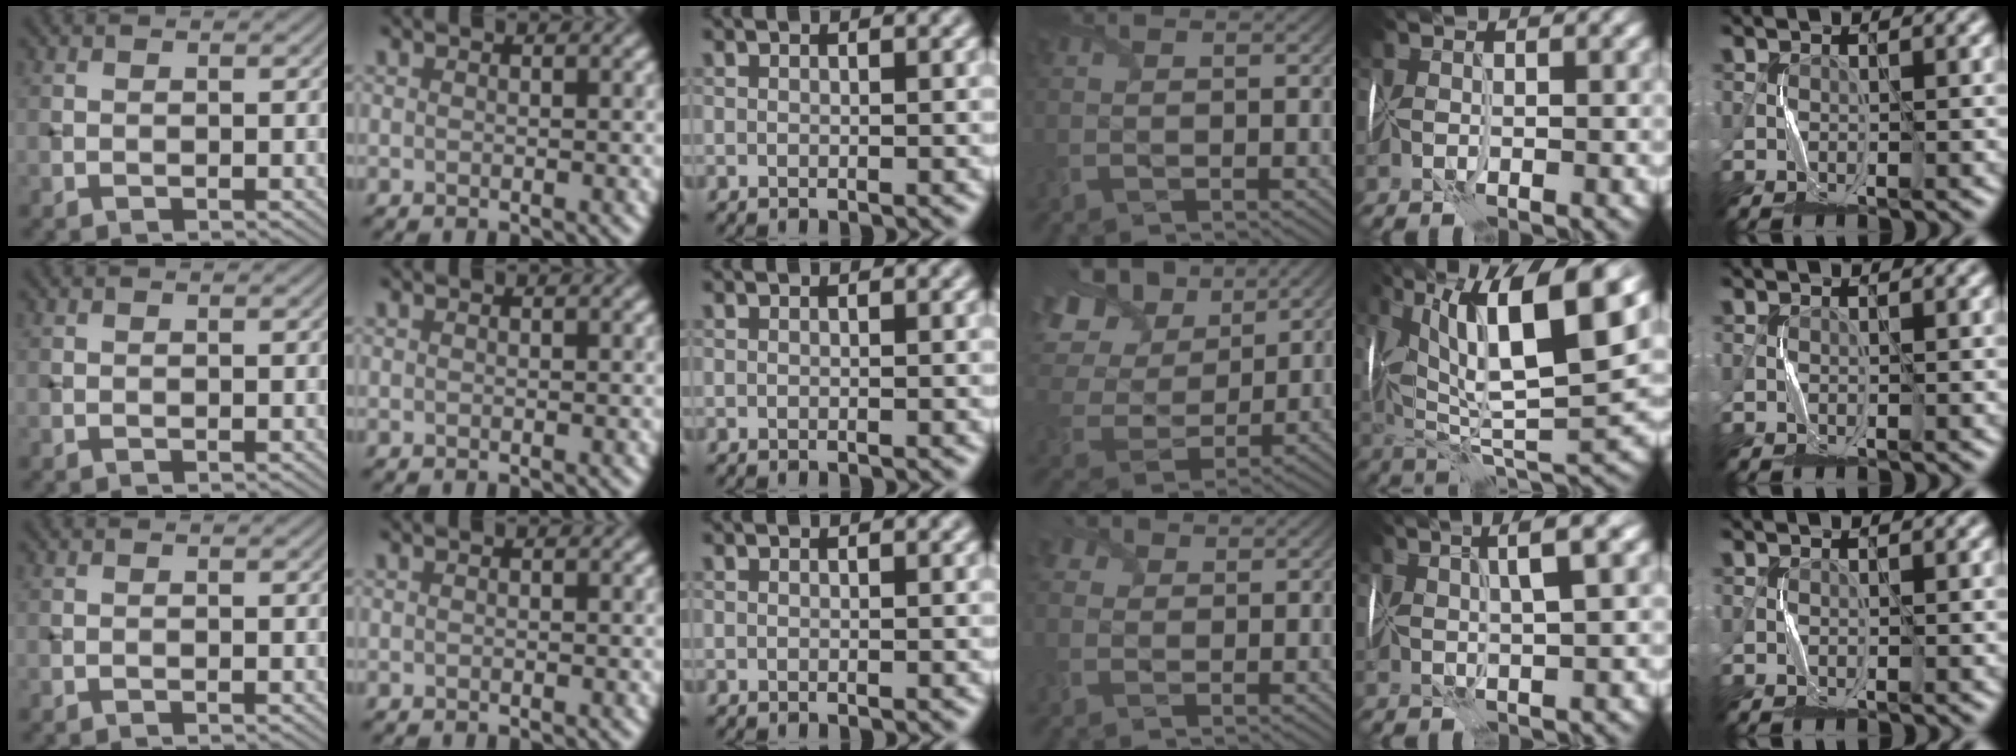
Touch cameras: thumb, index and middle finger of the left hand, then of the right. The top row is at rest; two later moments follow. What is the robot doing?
{"motion": "fold", "object": "tissue"}